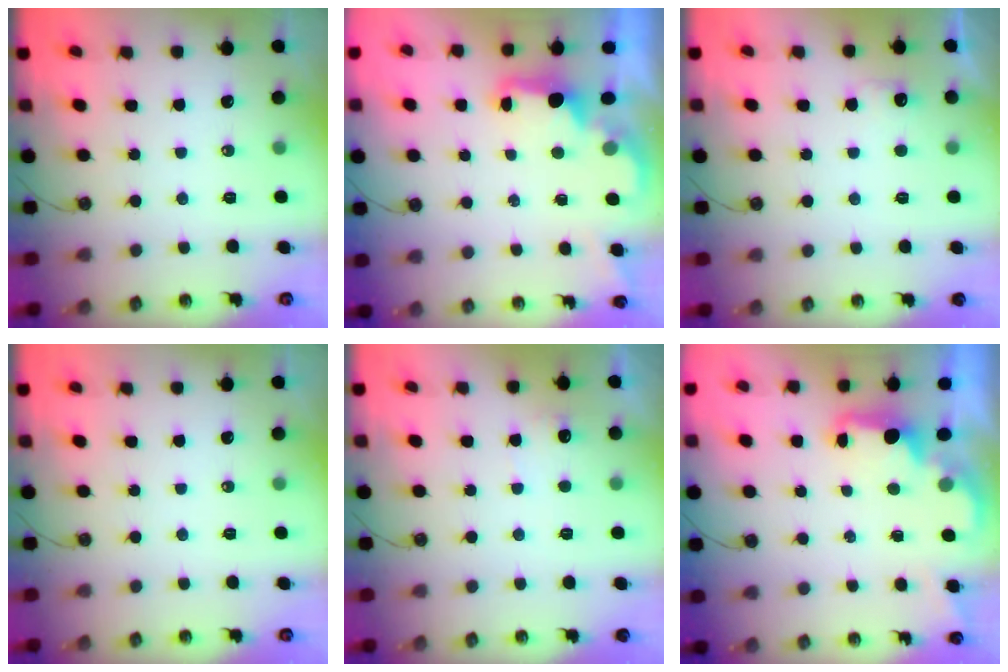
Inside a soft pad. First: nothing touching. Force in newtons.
{"total": 2.4, "press": 2.2, "slide": 0.8}
{"total": 4.1, "press": 3.9, "slide": 1.0}
{"total": 0.0}
{"total": 5.8, "press": 5.7, "slide": 1.2}
{"total": 2.1, "press": 1.9, "slide": 0.8}